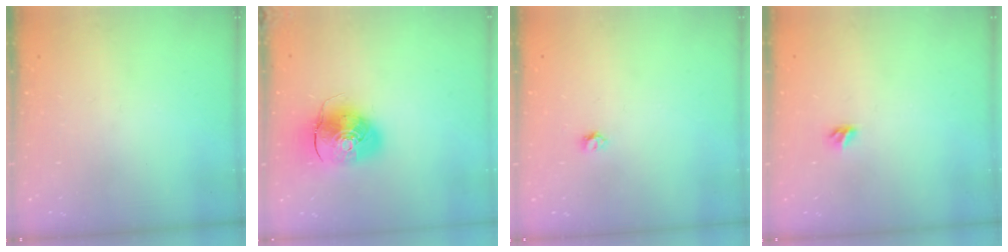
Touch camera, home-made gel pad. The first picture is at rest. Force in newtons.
{"total": 10.8, "press": 10.6, "slide": 1.9}
{"total": 3.3, "press": 3.3, "slide": 0.3}
{"total": 3.2, "press": 3.1, "slide": 0.8}